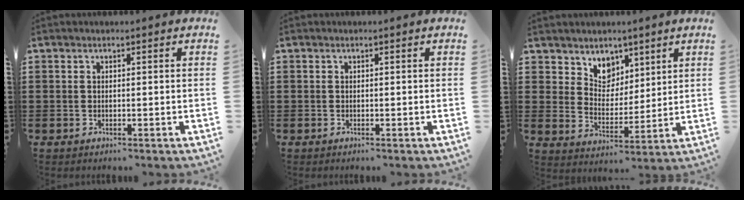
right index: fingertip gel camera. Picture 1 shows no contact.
{"total": 0.0}
{"total": 5.8, "force": [4.2, 4.0, 0.5], "torque": [-0.032, -0.010, 0.077]}